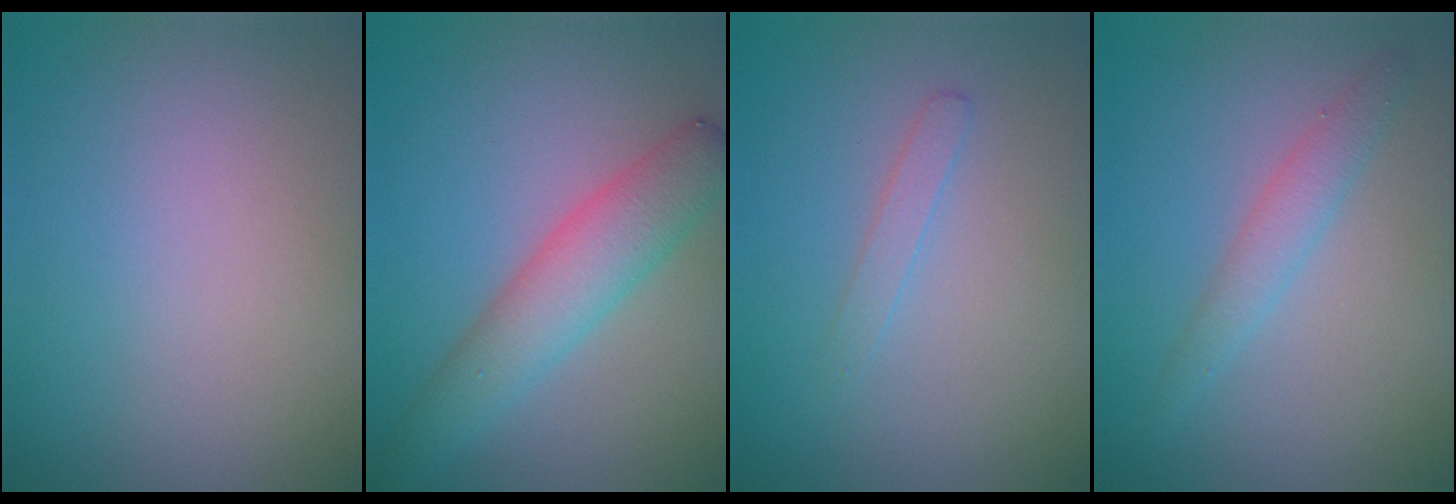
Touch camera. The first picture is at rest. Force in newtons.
{"total": 4.9, "press": 4.9, "slide": 0.3}
{"total": 1.2, "press": 1.2, "slide": 0.0}
{"total": 2.9, "press": 2.9, "slide": 0.4}